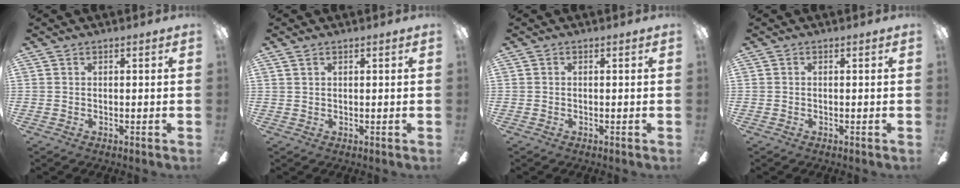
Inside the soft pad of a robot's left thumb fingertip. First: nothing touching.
{"total": 1.1, "force": [0.8, 0.5, 0.6], "torque": [-0.013, 0.002, 0.014]}
{"total": 0.0}
{"total": 0.0}